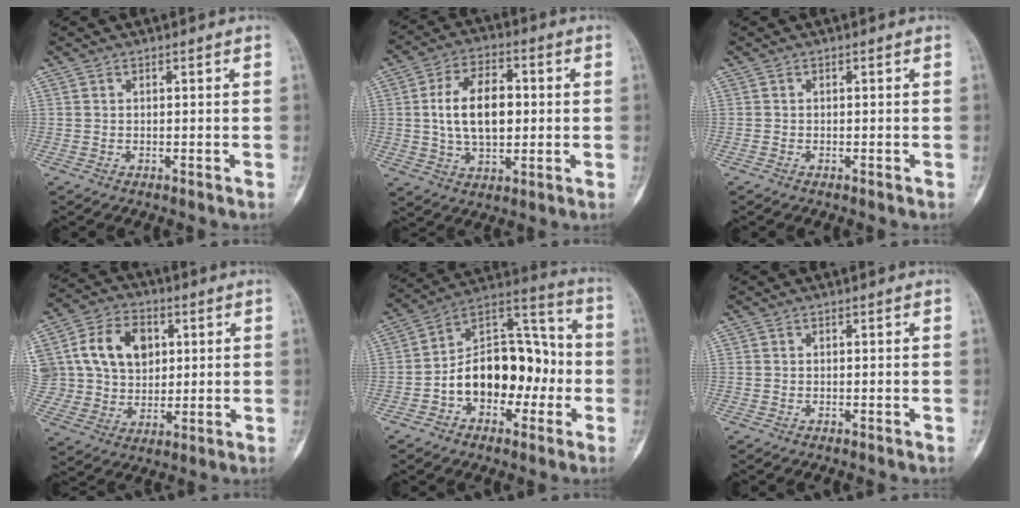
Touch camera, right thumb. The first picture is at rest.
{"total": 12.7, "force": [0.8, 7.5, 10.2], "torque": [-0.161, 0.010, 0.015]}
{"total": 0.0}
{"total": 18.2, "force": [4.8, 14.2, 10.2], "torque": [-0.180, 0.016, 0.098]}
{"total": 18.3, "force": [-3.6, 11.7, 13.6], "torque": [-0.176, 0.060, -0.060]}
{"total": 0.0}